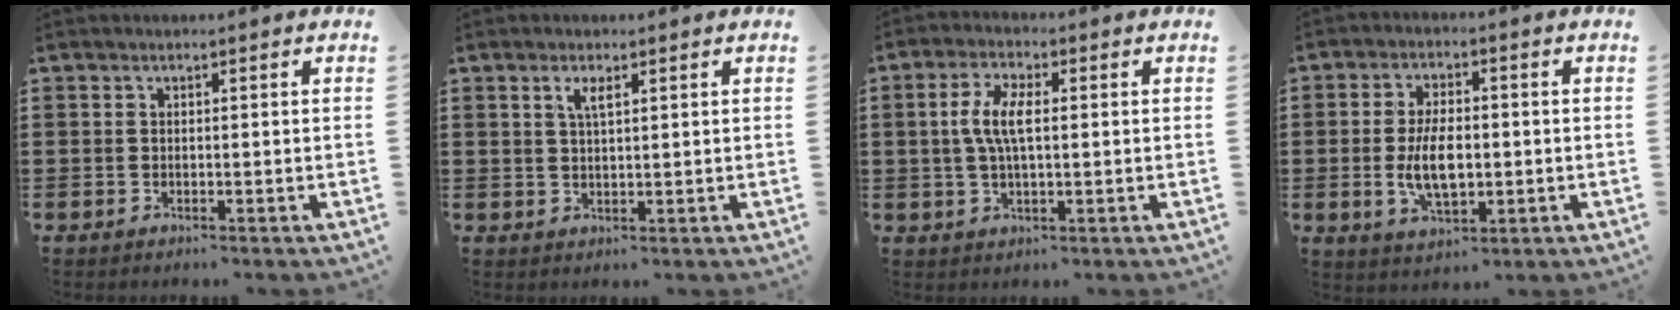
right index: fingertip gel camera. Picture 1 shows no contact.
{"total": 2.3, "force": [1.2, 0.7, 1.9], "torque": [-0.042, 0.004, 0.019]}
{"total": 6.1, "force": [0.5, 2.4, 5.6], "torque": [-0.124, 0.004, 0.001]}
{"total": 7.3, "force": [-0.8, 3.5, 6.4], "torque": [-0.124, -0.005, -0.018]}